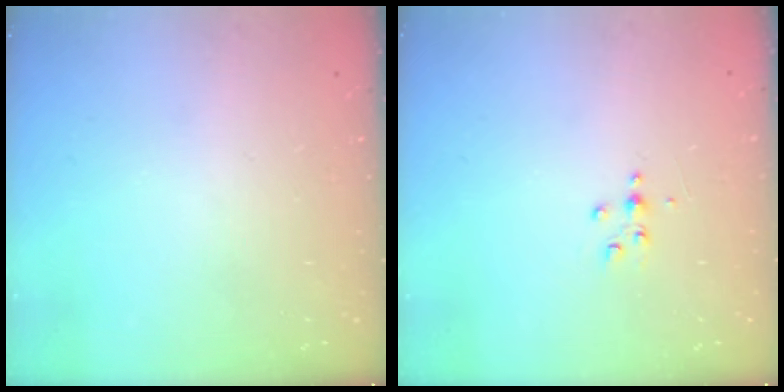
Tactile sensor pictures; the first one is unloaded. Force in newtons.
{"total": 4.4, "press": 4.4, "slide": 0.7}